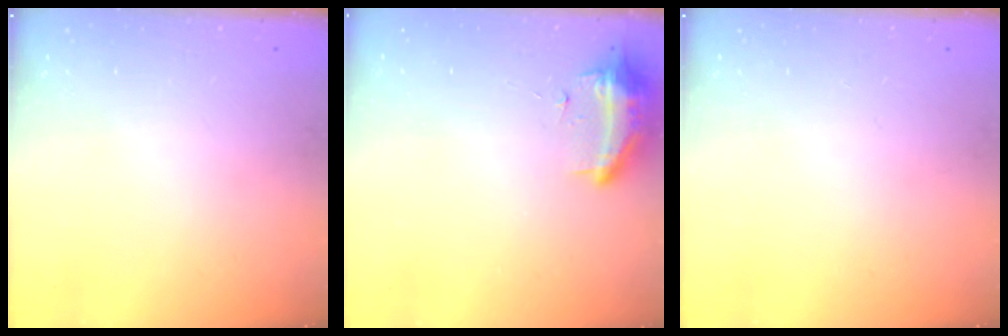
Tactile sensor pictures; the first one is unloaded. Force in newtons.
{"total": 9.5, "press": 9.2, "slide": 2.4}
{"total": 0.0}